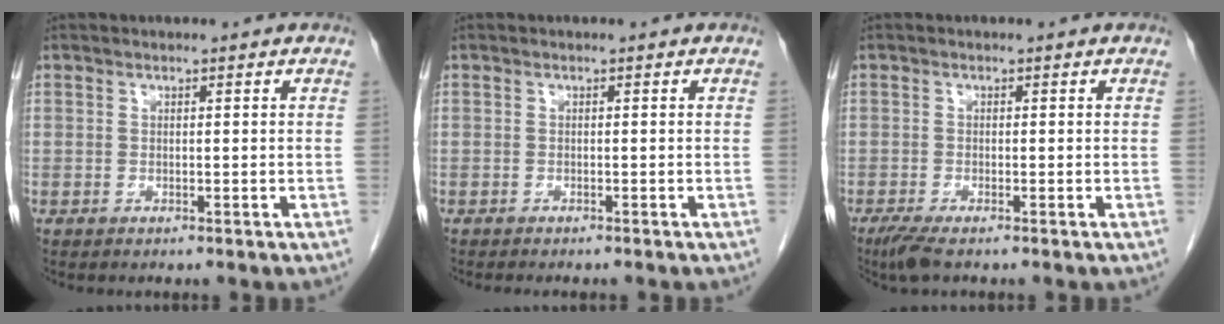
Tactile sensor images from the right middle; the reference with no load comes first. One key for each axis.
{"total": 2.9, "fx": -2.5, "fy": 0.4, "fz": 1.3, "tx": -0.020, "ty": -0.005, "tz": -0.027}
{"total": 2.7, "fx": -2.0, "fy": 0.3, "fz": 1.9, "tx": -0.042, "ty": -0.009, "tz": -0.041}